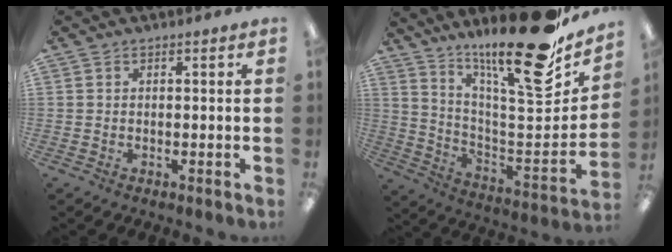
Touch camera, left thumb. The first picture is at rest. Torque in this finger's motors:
{"motor_torque": [0.95, 0.40, 1.50, -1.27, 0.15]}